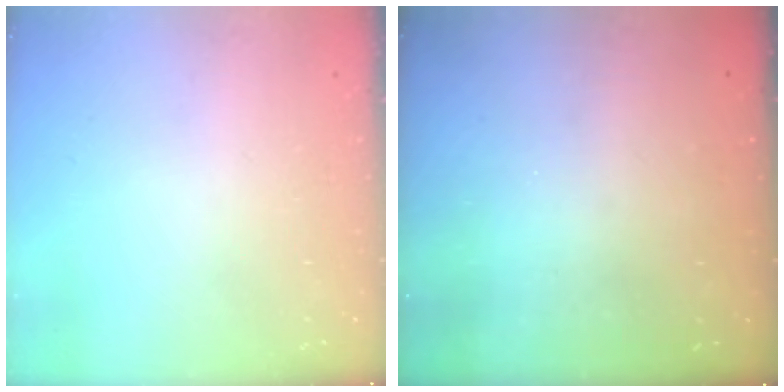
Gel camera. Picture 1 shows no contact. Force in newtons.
{"total": 3.2, "press": 3.0, "slide": 1.1}